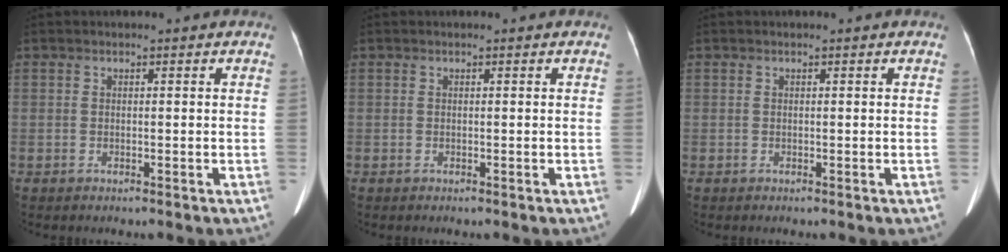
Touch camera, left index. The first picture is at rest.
{"total": 0.0}
{"total": 0.0}